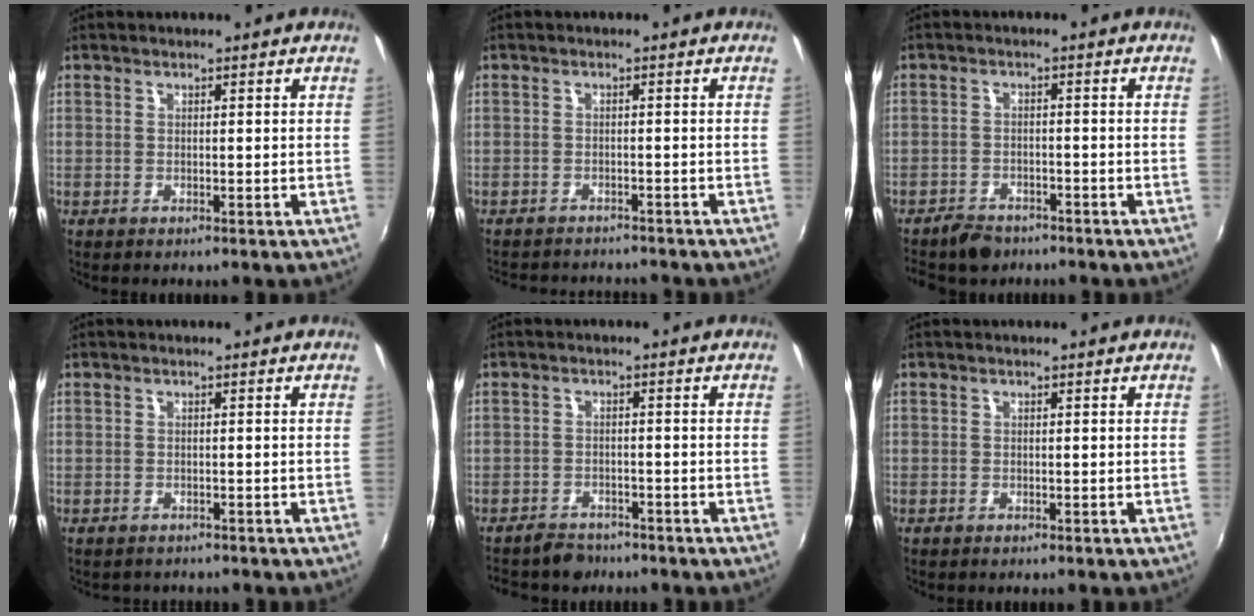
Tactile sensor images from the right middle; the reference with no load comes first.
{"total": 8.0, "force": [-7.4, 1.8, 2.3], "torque": [-0.061, -0.012, -0.107]}
{"total": 4.9, "force": [-4.1, 2.5, 1.1], "torque": [-0.041, 0.001, -0.069]}
{"total": 1.6, "force": [-1.4, 0.6, 0.3], "torque": [-0.010, -0.005, -0.018]}
{"total": 4.5, "force": [-4.0, 2.0, 0.6], "torque": [-0.029, 0.001, -0.066]}
{"total": 0.6, "force": [-0.4, 0.4, -0.1], "torque": [-0.001, 0.003, -0.006]}